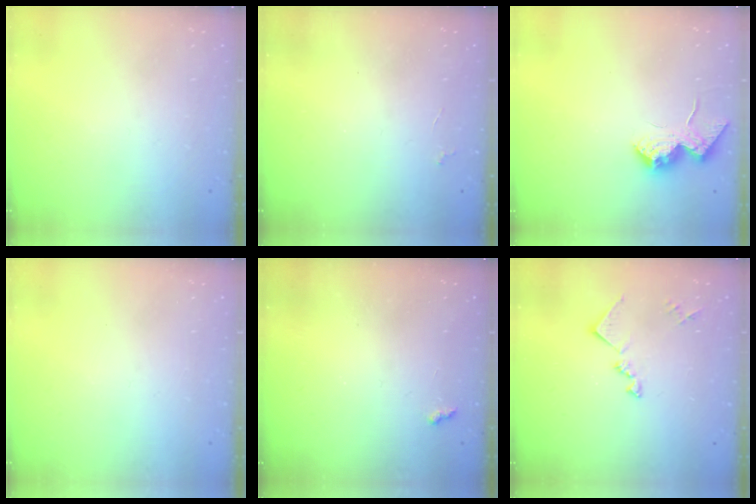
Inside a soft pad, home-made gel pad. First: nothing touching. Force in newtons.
{"total": 2.1, "press": 2.0, "slide": 0.4}
{"total": 15.9, "press": 15.9, "slide": 0.9}
{"total": 0.0}
{"total": 2.6, "press": 2.5, "slide": 0.5}
{"total": 11.5, "press": 11.5, "slide": 0.5}